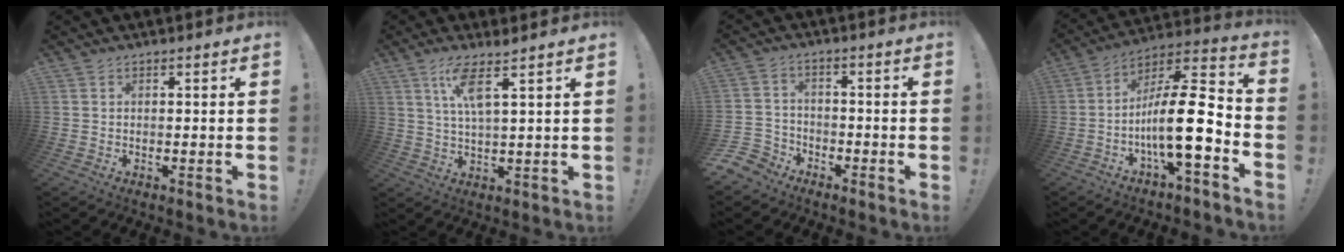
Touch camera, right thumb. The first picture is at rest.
{"total": 8.1, "force": [4.3, 0.8, 6.8], "torque": [-0.141, -0.006, 0.072]}
{"total": 5.7, "force": [-4.2, 3.7, 0.9], "torque": [-0.024, 0.024, -0.083]}
{"total": 18.8, "force": [-5.0, 4.9, 17.4], "torque": [-0.309, 0.012, -0.088]}